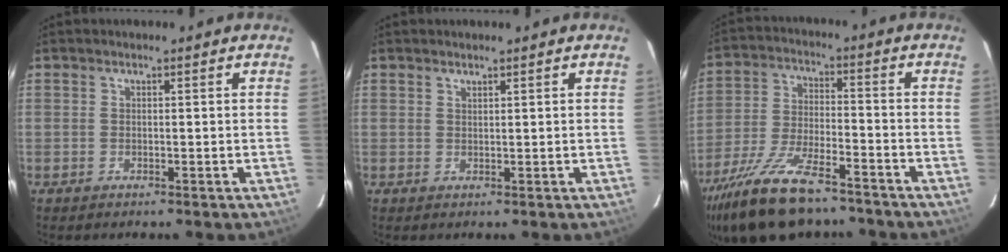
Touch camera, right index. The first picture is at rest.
{"total": 0.7, "force": [0.7, 0.1, 0.2], "torque": [-0.004, 0.000, 0.013]}
{"total": 19.0, "force": [-14.8, 5.8, 10.5], "torque": [-0.222, -0.038, -0.255]}